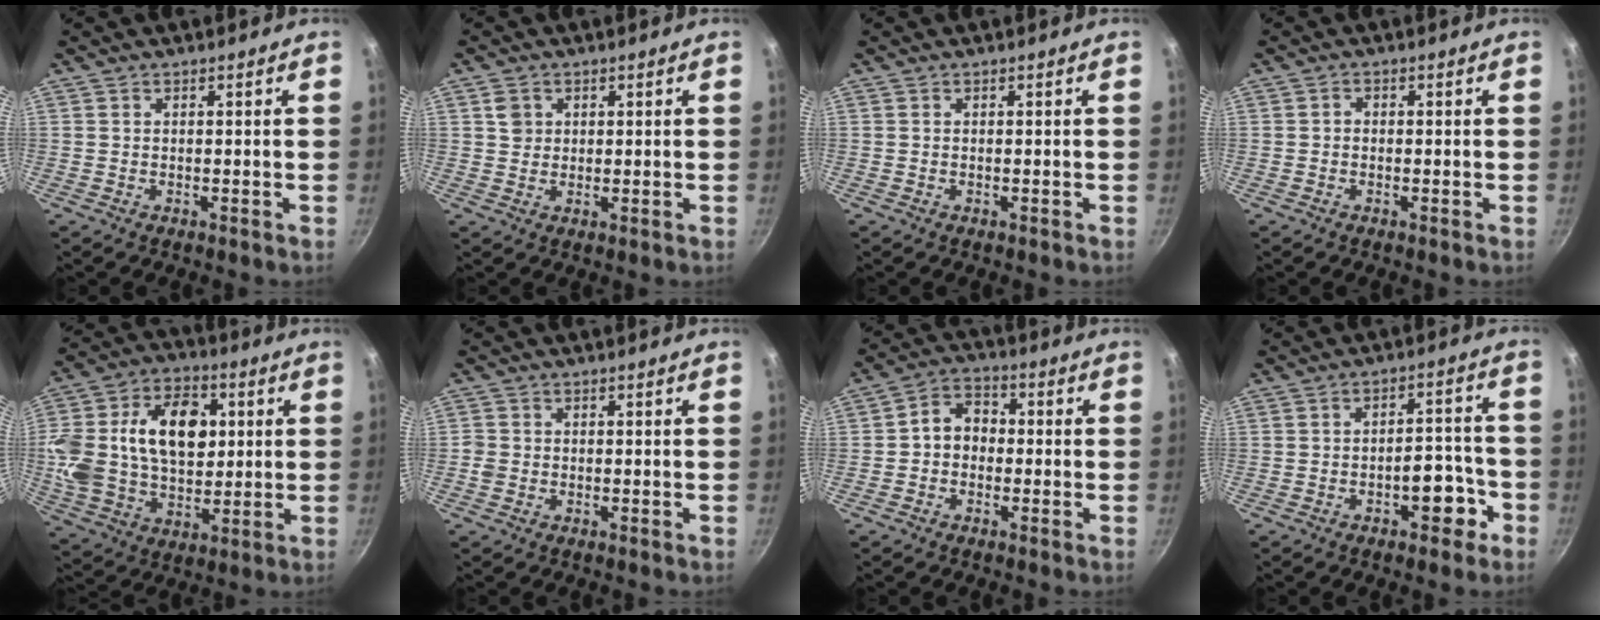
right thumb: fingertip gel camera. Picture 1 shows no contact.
{"total": 3.0, "force": [1.0, 2.6, 1.1], "torque": [-0.006, 0.000, 0.016]}
{"total": 0.0}
{"total": 1.1, "force": [-0.2, 0.9, 0.6], "torque": [-0.009, 0.006, -0.006]}
{"total": 24.1, "force": [3.8, 16.3, 17.3], "torque": [-0.317, 0.021, 0.063]}
{"total": 1.9, "force": [-0.6, 1.7, 0.7], "torque": [-0.009, 0.007, -0.012]}
{"total": 6.2, "force": [-0.5, 5.0, 3.7], "torque": [-0.034, 0.023, -0.026]}
{"total": 7.5, "force": [-3.6, 3.9, 5.3], "torque": [-0.039, 0.043, -0.041]}